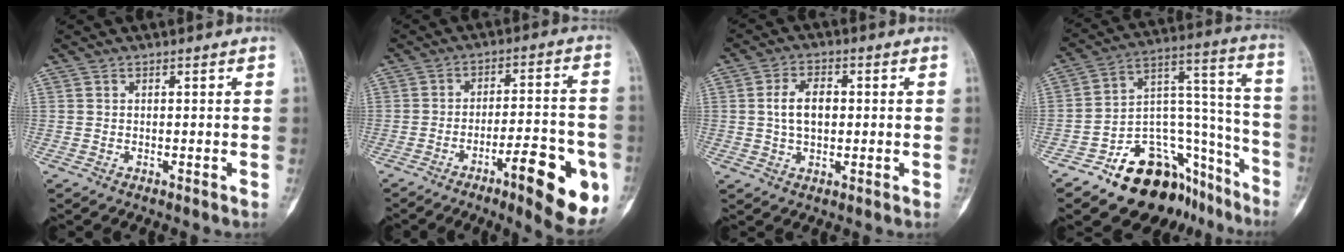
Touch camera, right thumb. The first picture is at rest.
{"total": 15.6, "force": [-6.7, 4.0, 13.5], "torque": [-0.172, 0.022, -0.089]}
{"total": 6.6, "force": [0.6, 4.0, 5.2], "torque": [-0.088, 0.009, 0.009]}
{"total": 22.5, "force": [-14.5, 12.2, 12.2], "torque": [-0.122, 0.136, -0.223]}